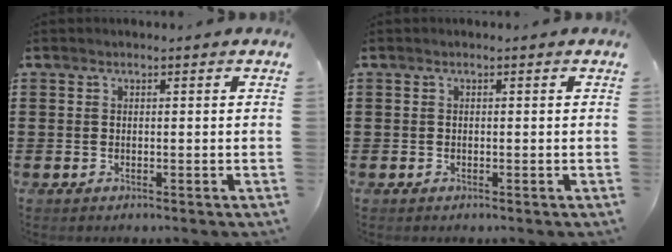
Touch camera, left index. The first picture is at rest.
{"total": 0.0}